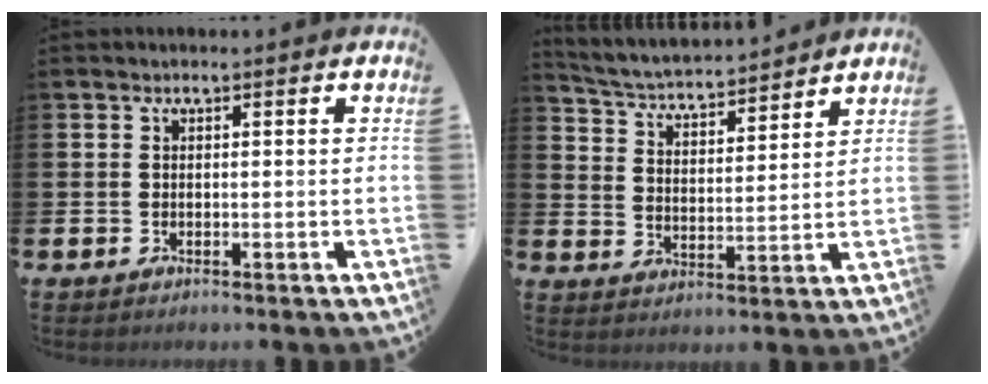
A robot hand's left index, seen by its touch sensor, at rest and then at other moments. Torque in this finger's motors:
{"motor_torque": [0.17, -0.36, 0.14, 0.11]}